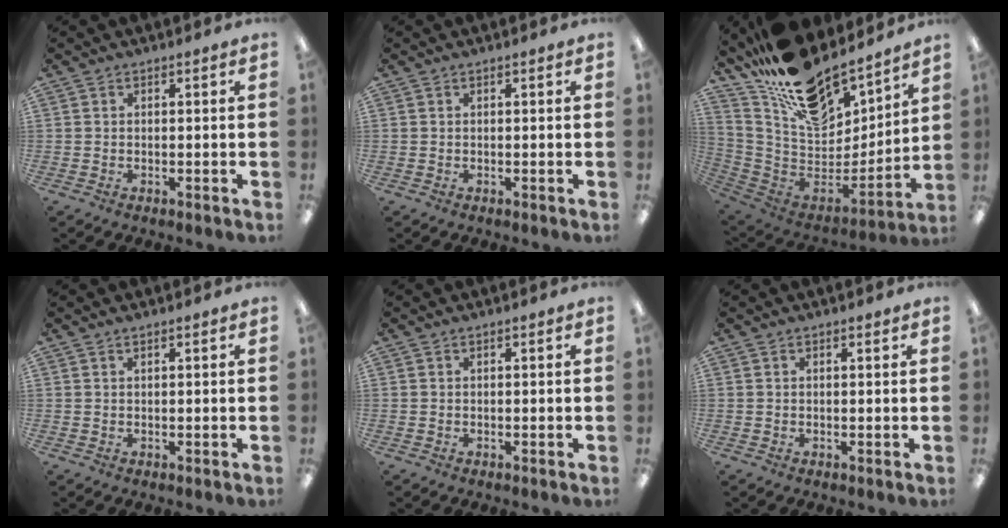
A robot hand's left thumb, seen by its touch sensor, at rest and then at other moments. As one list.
[{"total": 0.0}, {"total": 20.1, "force": [16.0, 8.6, 8.7], "torque": [-0.165, -0.122, 0.285]}, {"total": 0.6, "force": [0.5, 0.1, 0.4], "torque": [-0.008, 0.002, 0.008]}, {"total": 0.0}, {"total": 0.5, "force": [0.5, 0.1, 0.3], "torque": [-0.006, 0.001, 0.008]}]